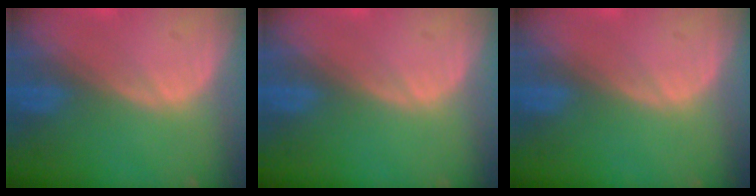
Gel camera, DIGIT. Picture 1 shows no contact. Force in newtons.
{"total": 0.0}
{"total": 0.0}